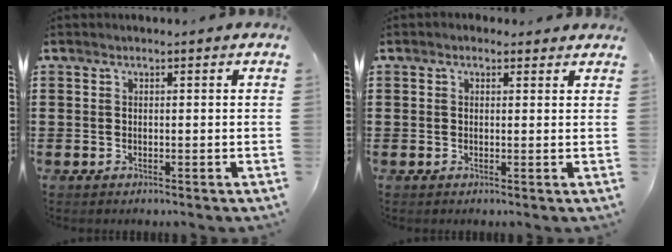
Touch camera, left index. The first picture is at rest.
{"total": 1.0, "force": [0.6, 0.7, 0.4], "torque": [-0.009, 0.006, 0.010]}